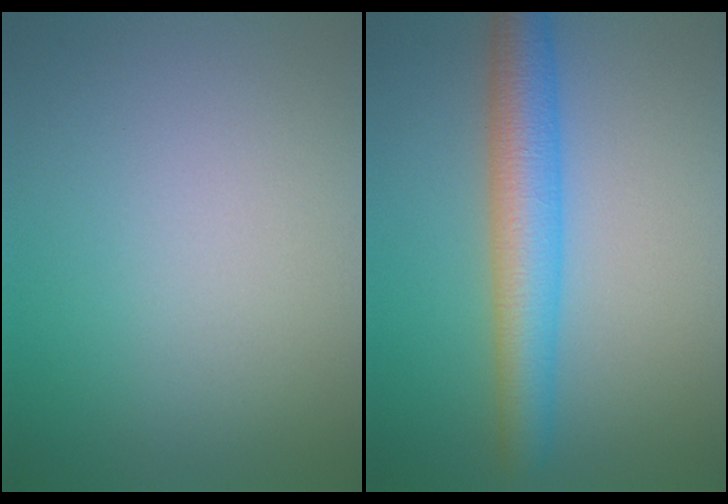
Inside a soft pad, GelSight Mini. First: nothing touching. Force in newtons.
{"total": 6.1, "press": 6.1, "slide": 0.1}